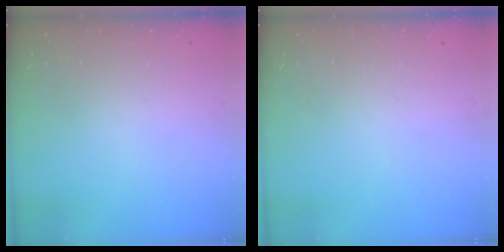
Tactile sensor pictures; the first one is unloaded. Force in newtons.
{"total": 0.0}